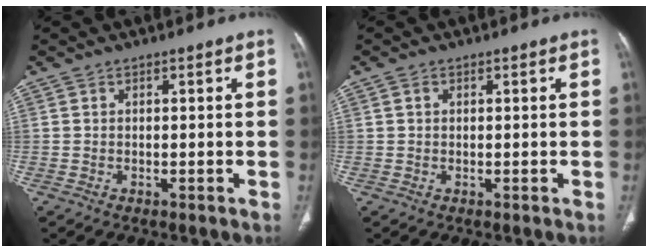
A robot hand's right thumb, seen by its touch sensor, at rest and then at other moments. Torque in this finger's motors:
{"motor_torque": [-0.54, 0.26, -0.17, -0.08, 0.08]}